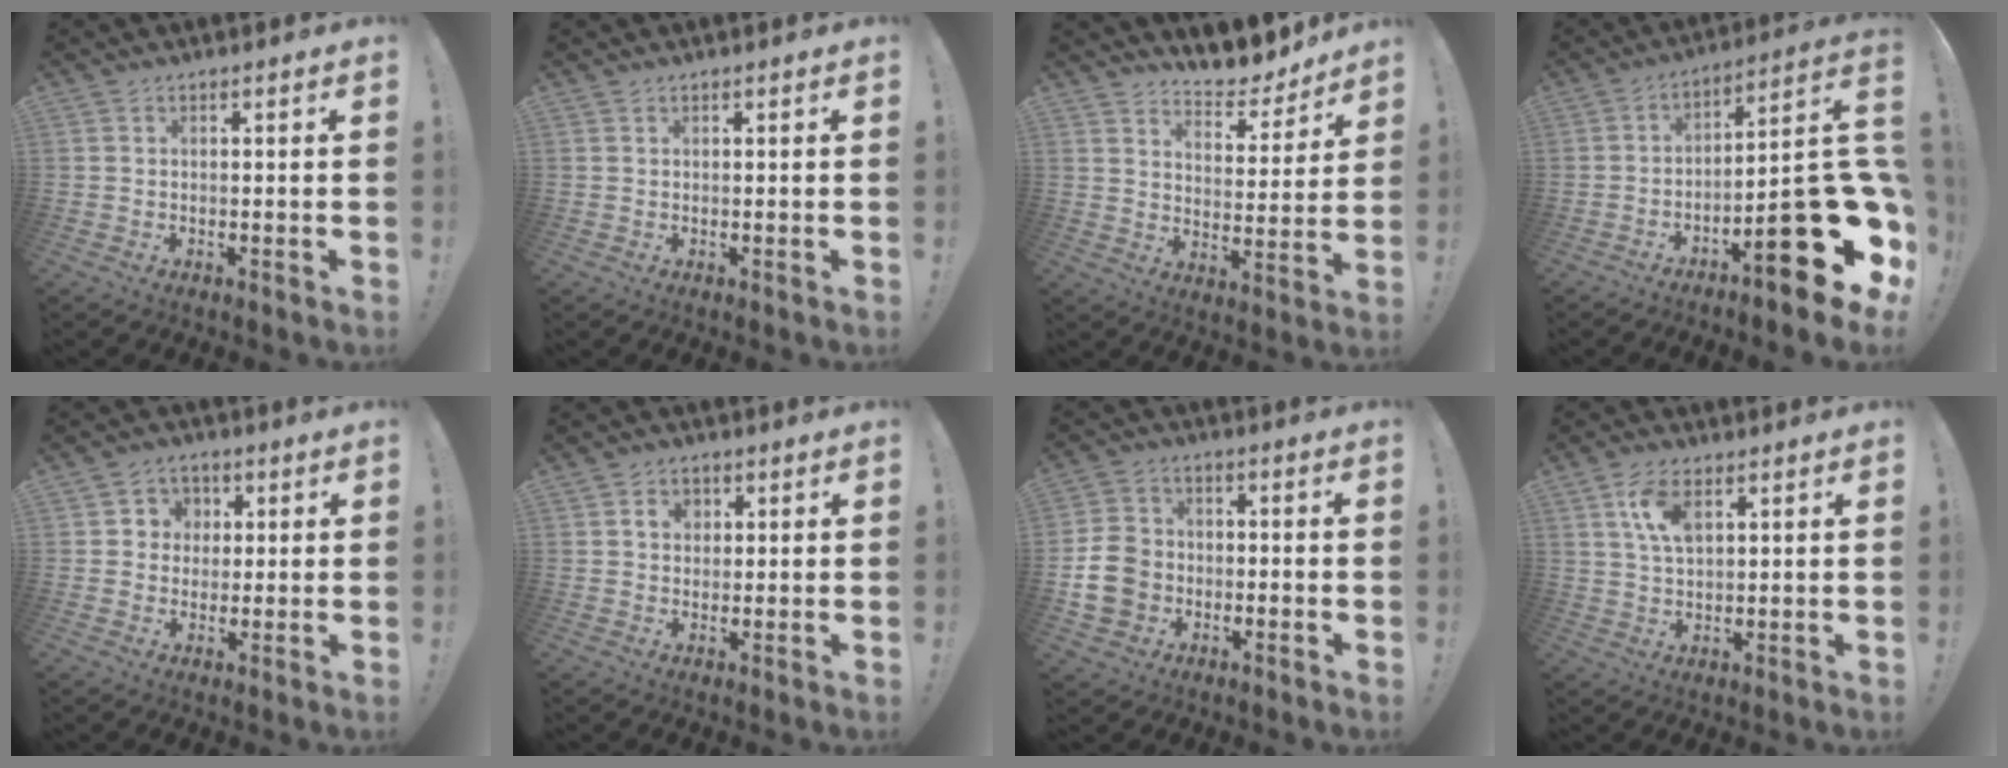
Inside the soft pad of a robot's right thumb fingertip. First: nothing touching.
{"total": 0.0}
{"total": 9.1, "force": [8.5, 2.5, 2.1], "torque": [-0.020, -0.080, 0.149]}
{"total": 23.4, "force": [-10.1, 6.3, 20.1], "torque": [-0.255, 0.042, -0.152]}
{"total": 5.5, "force": [0.2, 5.4, 1.1], "torque": [-0.011, 0.004, 0.004]}
{"total": 4.1, "force": [1.2, 3.2, 2.2], "torque": [-0.025, 0.000, 0.016]}
{"total": 10.9, "force": [-3.3, 9.1, 4.9], "torque": [-0.087, 0.036, -0.057]}
{"total": 8.1, "force": [3.4, 4.3, 6.0], "torque": [-0.102, -0.001, 0.062]}